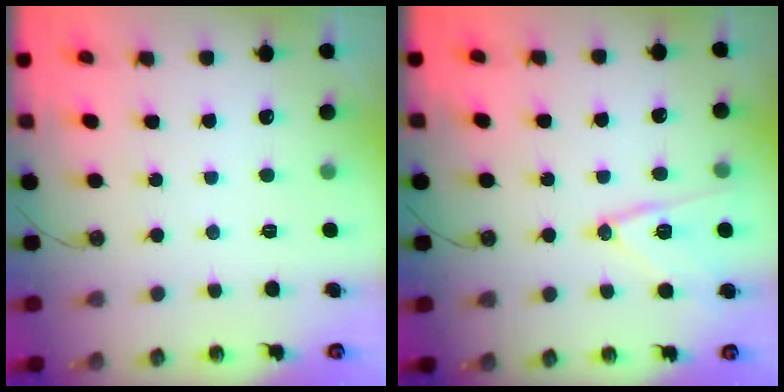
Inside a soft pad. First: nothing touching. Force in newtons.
{"total": 13.2, "press": 13.1, "slide": 1.2}